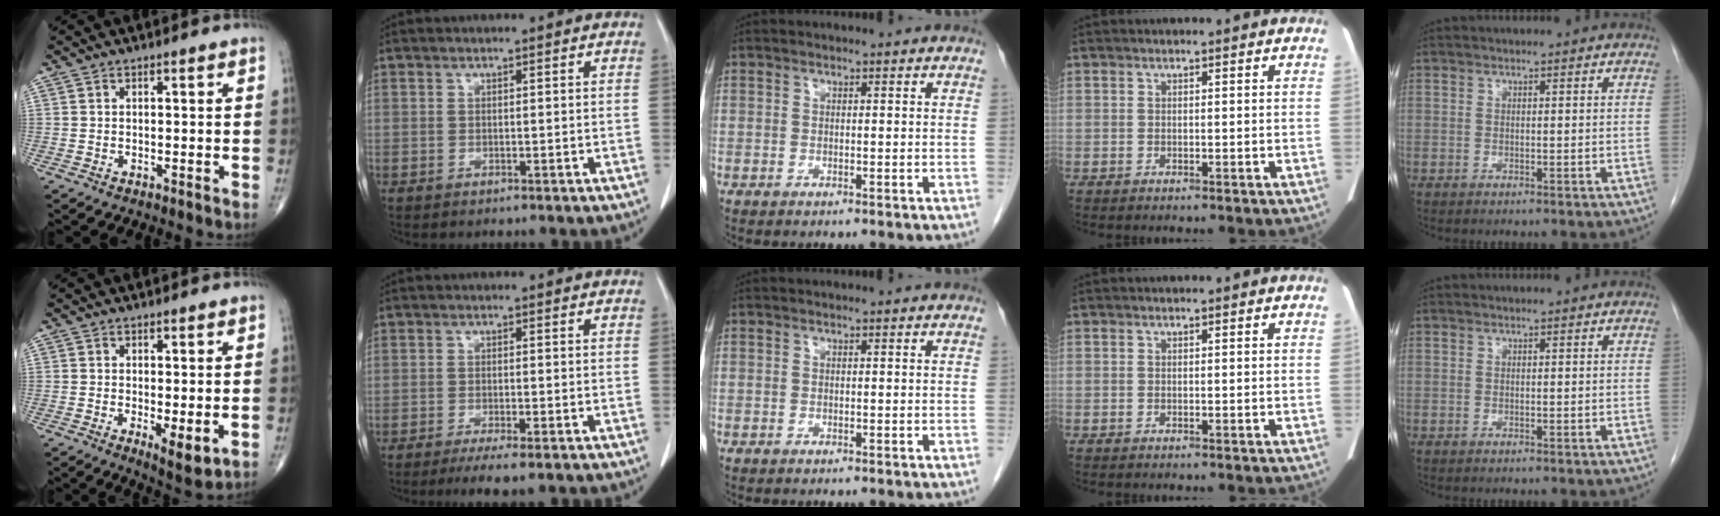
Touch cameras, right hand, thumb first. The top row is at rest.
{"thumb": {"total": 4.9, "force": [-0.8, 1.7, 4.5], "torque": [-0.068, -0.018, -0.010]}, "index": {"total": 5.1, "force": [-3.6, 0.4, 3.6], "torque": [-0.052, -0.013, -0.053]}}